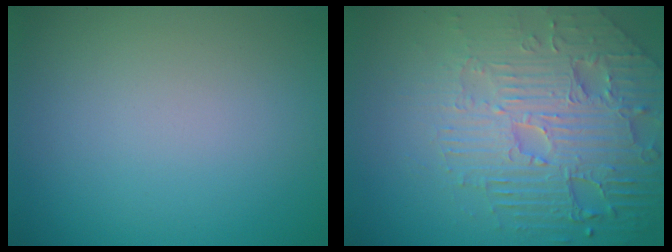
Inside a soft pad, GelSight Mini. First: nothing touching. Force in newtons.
{"total": 7.9, "press": 5.7, "slide": 5.4}